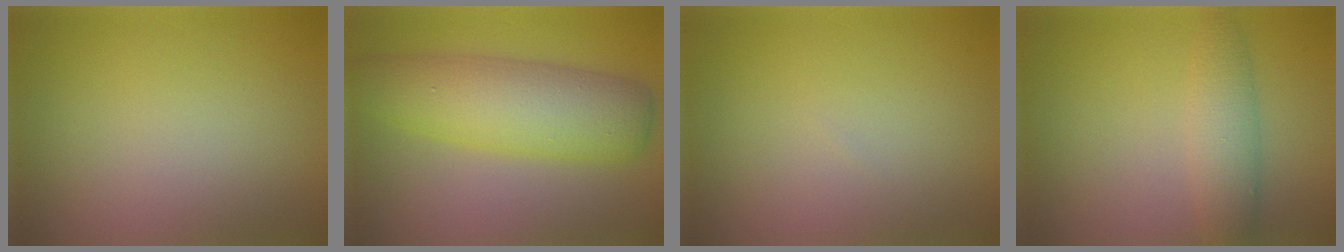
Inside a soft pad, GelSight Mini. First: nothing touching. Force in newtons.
{"total": 7.6, "press": 7.6, "slide": 0.1}
{"total": 0.0}
{"total": 2.9, "press": 2.9, "slide": 0.0}